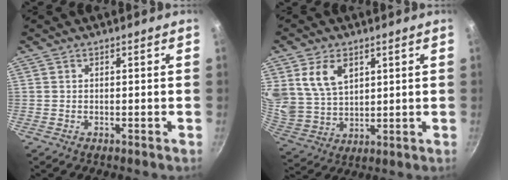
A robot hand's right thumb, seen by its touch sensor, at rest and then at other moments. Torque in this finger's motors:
{"motor_torque": [0.77, 1.22, 1.17, 1.06, 0.23]}